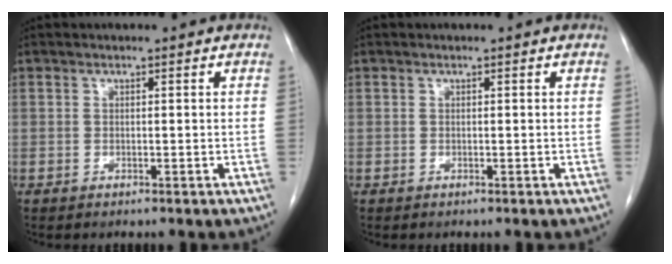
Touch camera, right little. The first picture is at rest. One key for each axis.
{"total": 0.0}